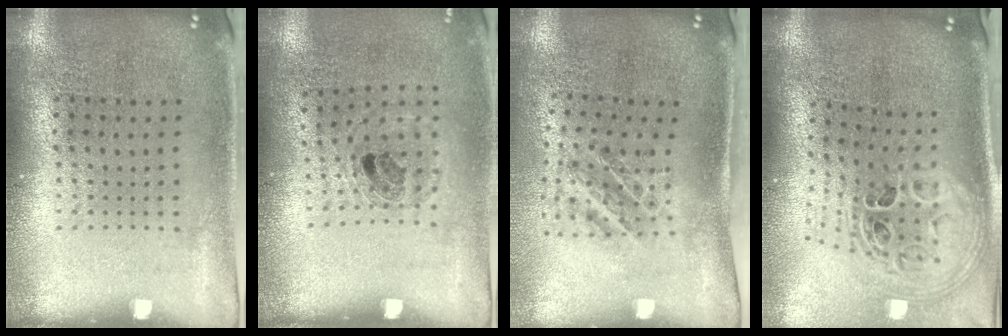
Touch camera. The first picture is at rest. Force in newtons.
{"total": 0.9, "press": 0.9, "slide": 0.3}
{"total": 1.3, "press": 1.1, "slide": 0.6}
{"total": 3.0, "press": 2.1, "slide": 2.1}